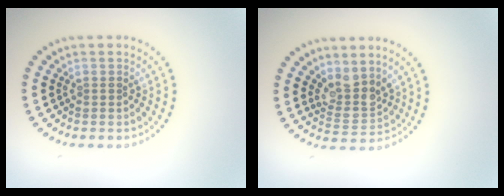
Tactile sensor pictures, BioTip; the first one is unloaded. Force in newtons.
{"total": 3.1, "press": 2.3, "slide": 2.0}